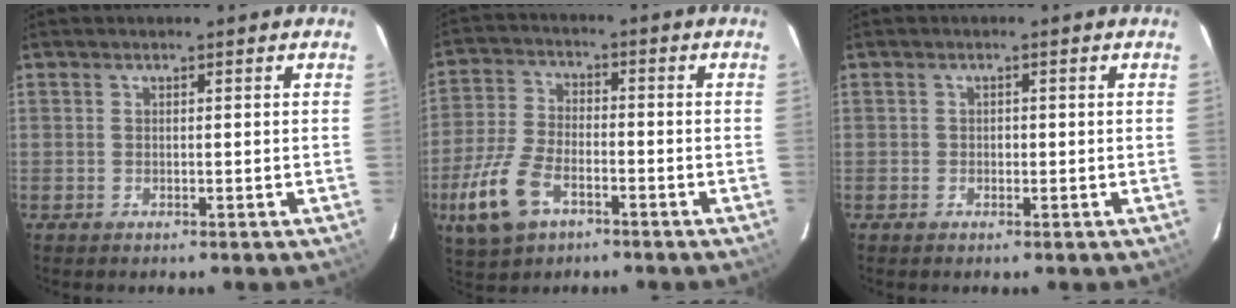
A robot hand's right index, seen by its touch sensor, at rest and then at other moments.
{"total": 12.0, "force": [-5.9, 6.5, 8.1], "torque": [-0.193, -0.006, -0.111]}
{"total": 1.0, "force": [-0.2, 0.9, 0.2], "torque": [-0.002, 0.003, -0.002]}